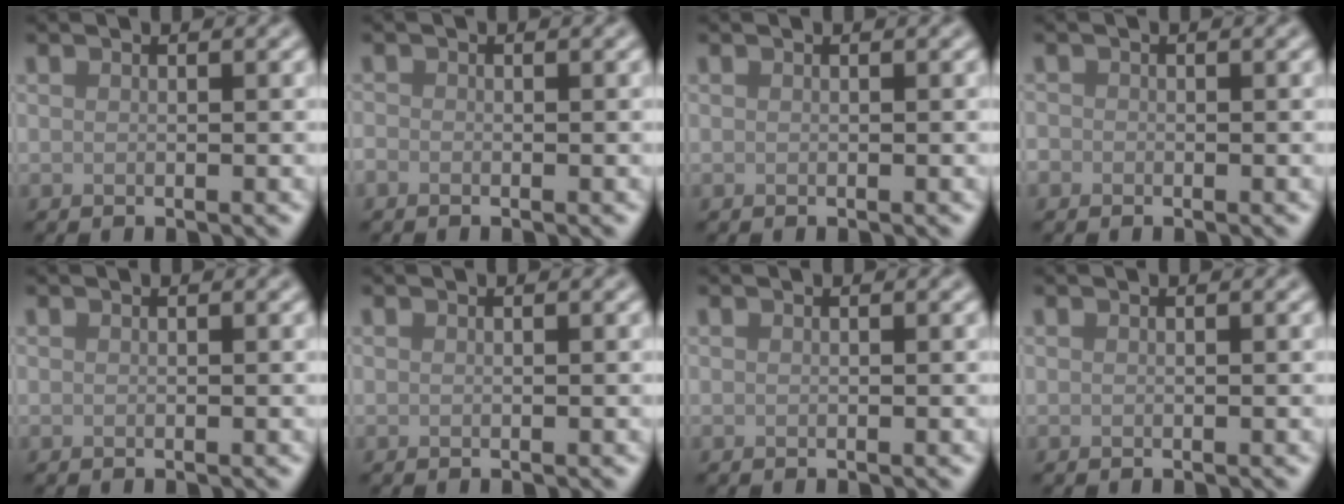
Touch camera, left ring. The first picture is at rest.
{"total": 0.5, "force": [-0.4, 0.3, 0.2], "torque": [0.000, -0.003, -0.010]}
{"total": 0.0}
{"total": 0.7, "force": [-0.3, 0.6, 0.0], "torque": [0.006, -0.005, -0.008]}
{"total": 0.0}
{"total": 0.0}
{"total": 0.0}
{"total": 0.0}